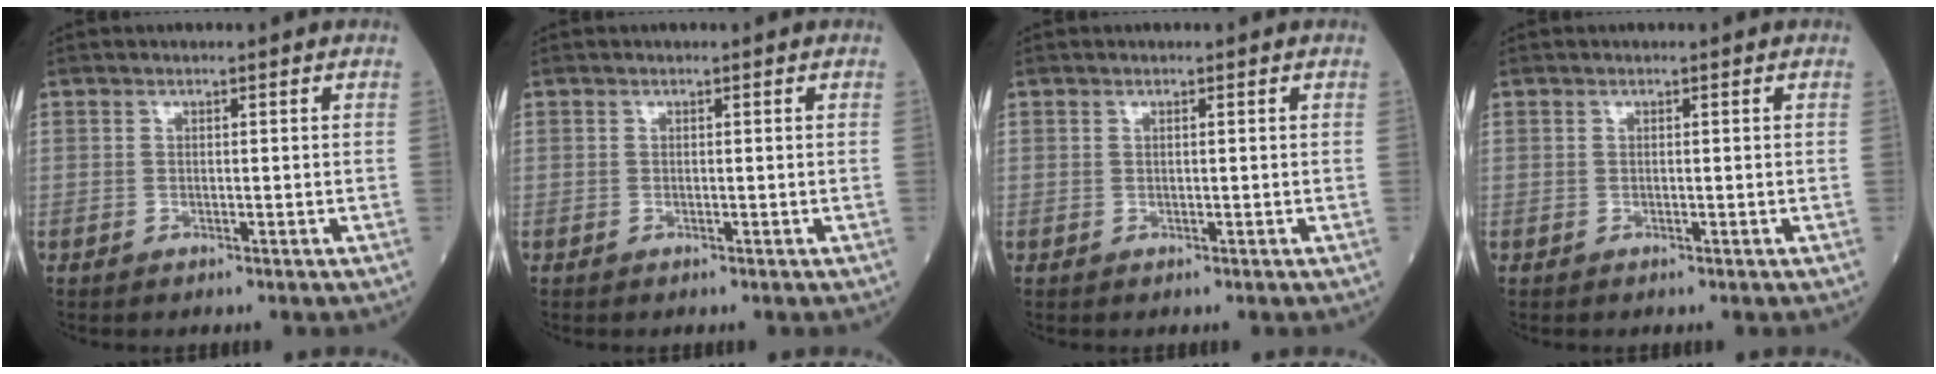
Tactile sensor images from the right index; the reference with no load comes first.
{"total": 0.0}
{"total": 0.0}
{"total": 0.0}